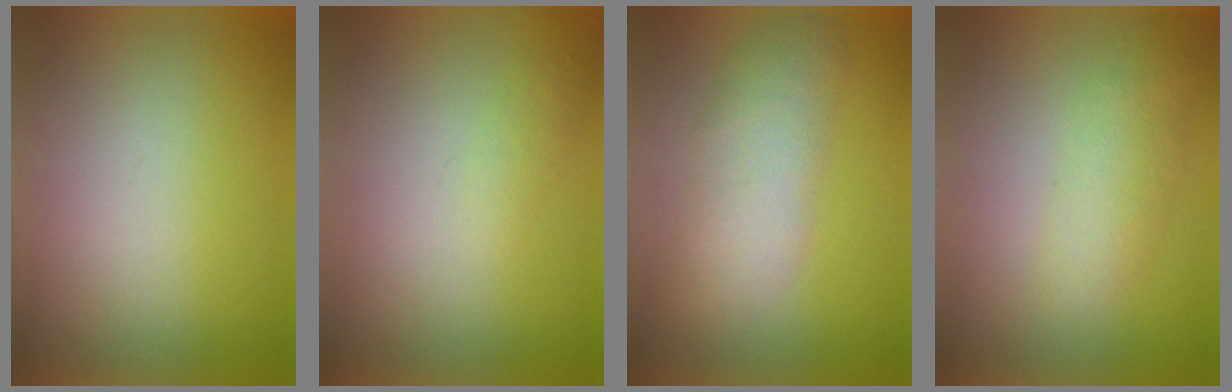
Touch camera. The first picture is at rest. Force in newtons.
{"total": 1.2}
{"total": 3.5}
{"total": 2.1}